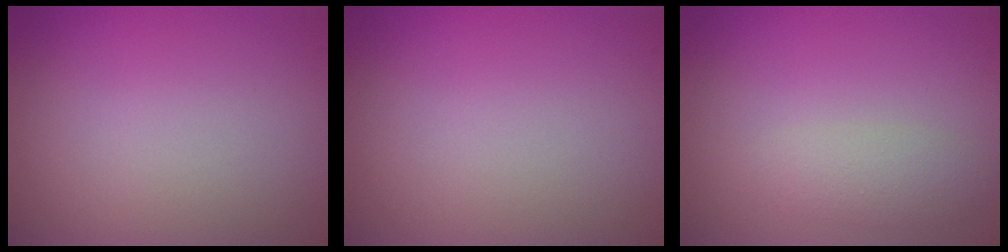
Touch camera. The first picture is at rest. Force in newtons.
{"total": 0.0}
{"total": 1.9, "press": 1.9, "slide": 0.0}